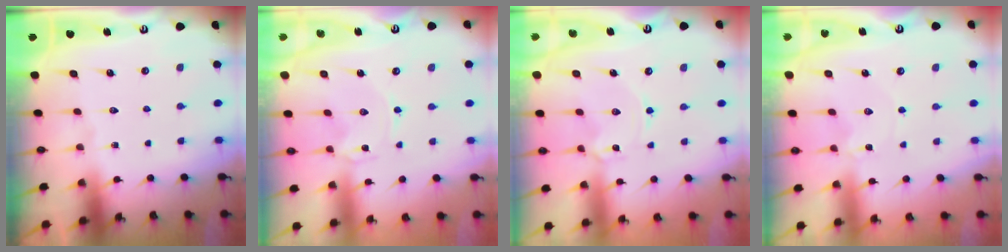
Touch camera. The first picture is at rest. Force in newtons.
{"total": 0.0}
{"total": 1.7, "press": 1.7, "slide": 0.1}
{"total": 1.0, "press": 1.0, "slide": 0.2}